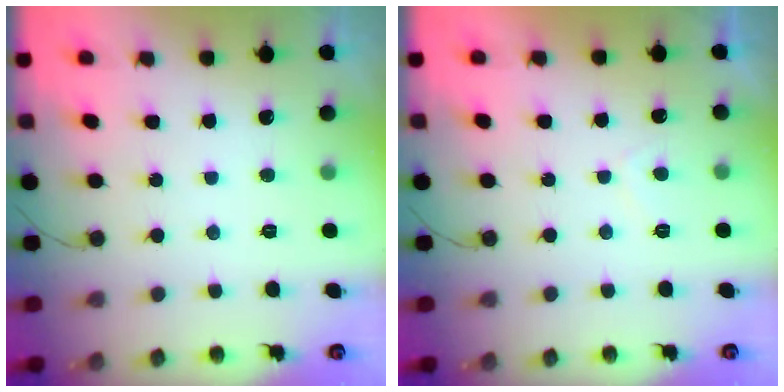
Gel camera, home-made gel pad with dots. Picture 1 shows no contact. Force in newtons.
{"total": 2.1, "press": 2.0, "slide": 0.7}